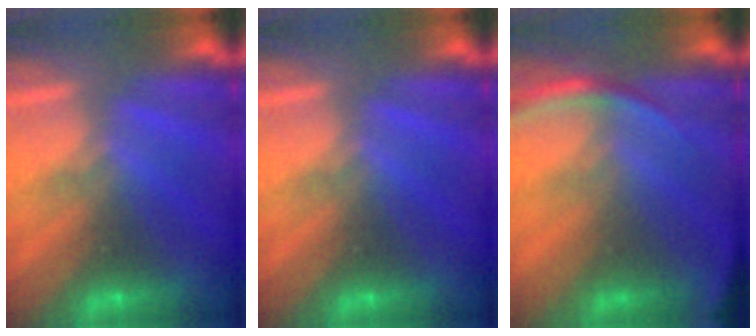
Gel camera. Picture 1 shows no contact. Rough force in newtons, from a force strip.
{"total": 0.0}
{"total": 2.8}